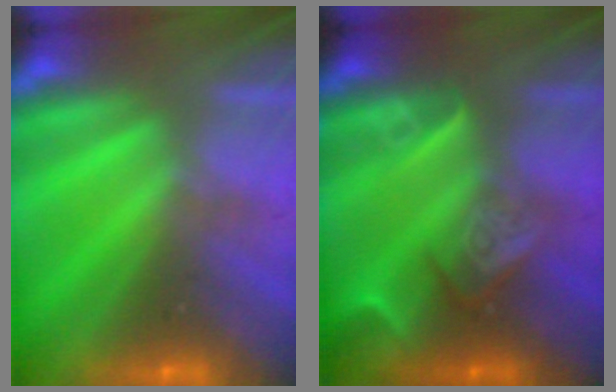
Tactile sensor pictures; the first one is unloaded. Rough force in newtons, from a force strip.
{"total": 2.4}